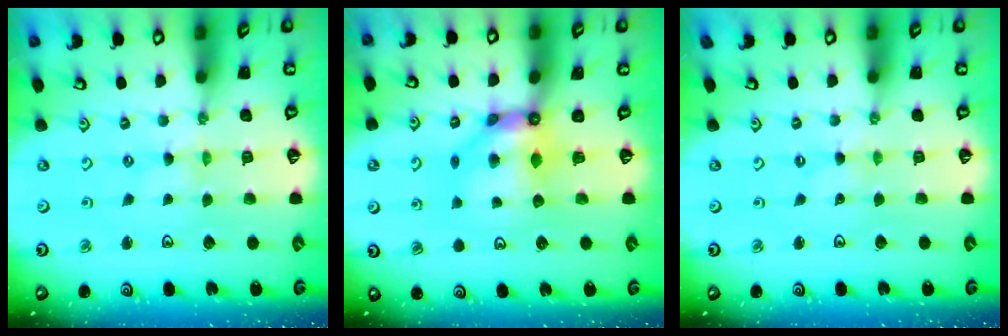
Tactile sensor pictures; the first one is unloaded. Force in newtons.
{"total": 7.3, "press": 7.2, "slide": 0.7}
{"total": 0.0}